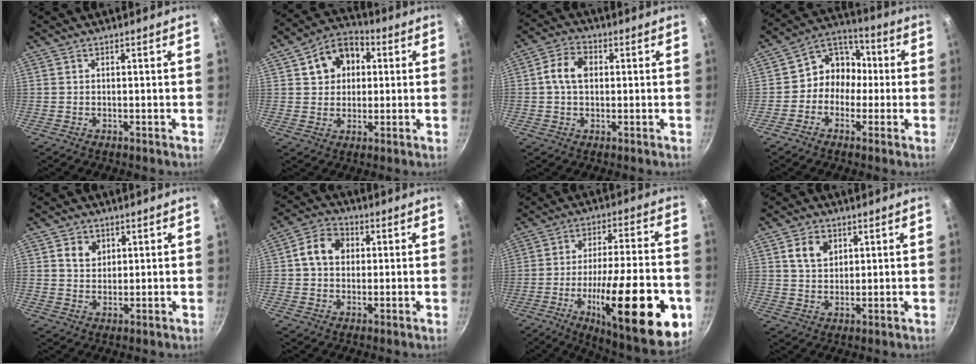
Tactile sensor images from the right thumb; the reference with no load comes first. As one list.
[{"total": 10.5, "force": [2.7, 8.3, 5.8], "torque": [-0.057, 0.015, 0.032]}, {"total": 6.8, "force": [0.7, 4.7, 4.8], "torque": [-0.079, 0.016, 0.003]}, {"total": 9.4, "force": [-1.0, 8.2, 4.4], "torque": [-0.022, 0.038, -0.039]}, {"total": 4.6, "force": [1.6, 3.8, 2.1], "torque": [-0.015, -0.003, 0.027]}, {"total": 7.9, "force": [1.3, 6.4, 4.4], "torque": [-0.054, 0.013, 0.005]}, {"total": 29.0, "force": [-9.3, 8.5, 26.1], "torque": [-0.355, 0.015, -0.133]}, {"total": 6.0, "force": [2.3, 4.4, 3.4], "torque": [-0.044, -0.006, 0.043]}]